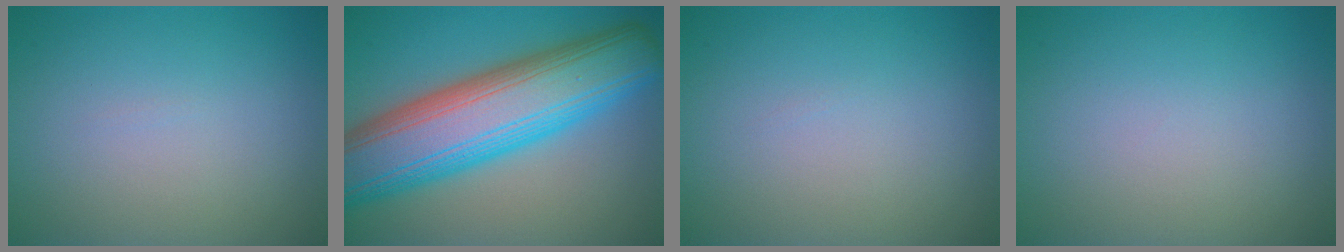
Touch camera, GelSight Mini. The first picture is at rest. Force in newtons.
{"total": 13.6, "press": 13.6, "slide": 0.1}
{"total": 0.0}
{"total": 0.0}